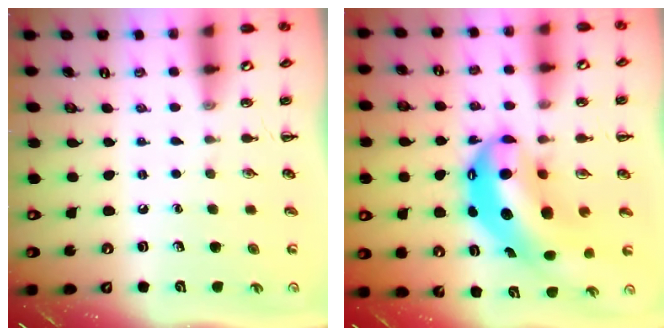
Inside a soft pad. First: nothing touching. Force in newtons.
{"total": 13.2, "press": 12.8, "slide": 3.1}